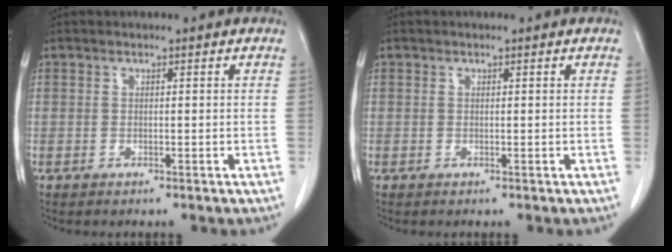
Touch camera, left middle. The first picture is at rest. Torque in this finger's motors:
{"motor_torque": [-0.17, 0.19, -0.06, -0.01]}